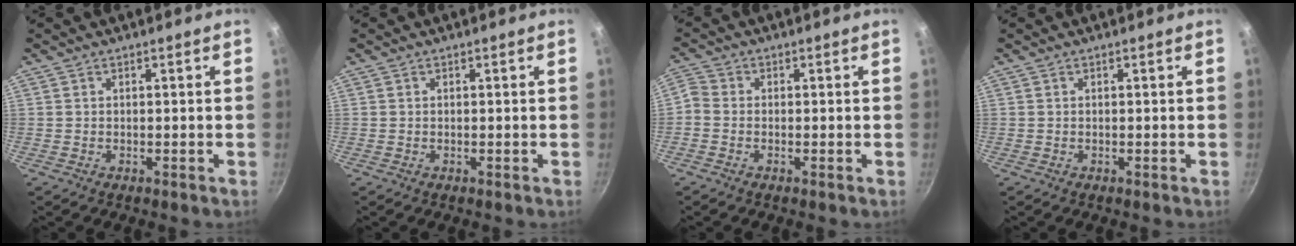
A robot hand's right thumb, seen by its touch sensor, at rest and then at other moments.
{"total": 0.0}
{"total": 3.8, "force": [-1.4, 3.0, 1.9], "torque": [-0.053, 0.013, -0.044]}
{"total": 0.0}